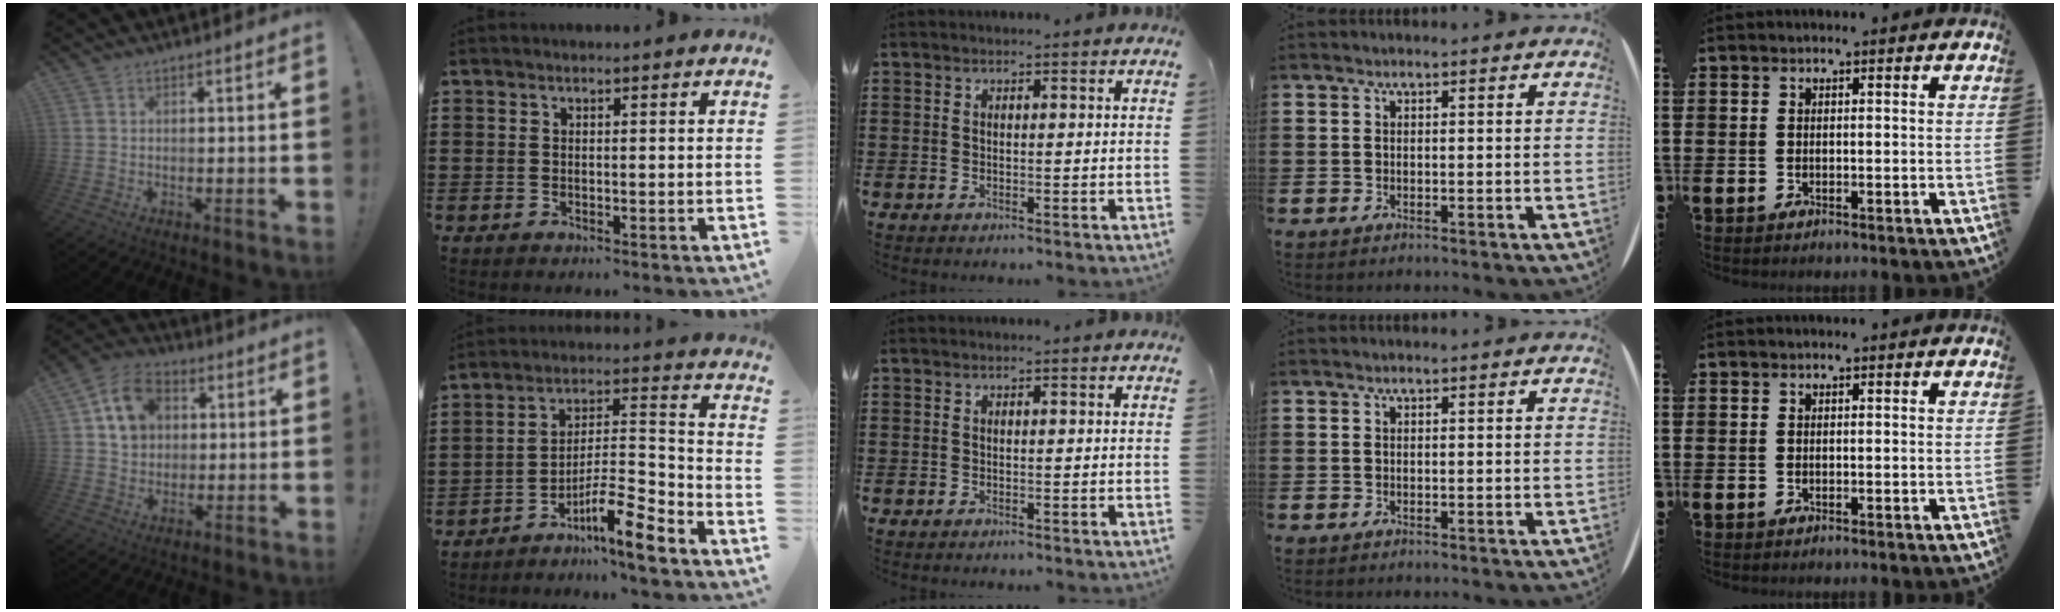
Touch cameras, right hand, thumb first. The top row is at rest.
{"thumb": {"total": 13.3, "force": [4.3, 10.8, 6.6], "torque": [-0.093, -0.003, 0.088]}, "index": {"total": 9.7, "force": [-7.2, 1.5, 6.3], "torque": [-0.112, 0.009, -0.134]}}